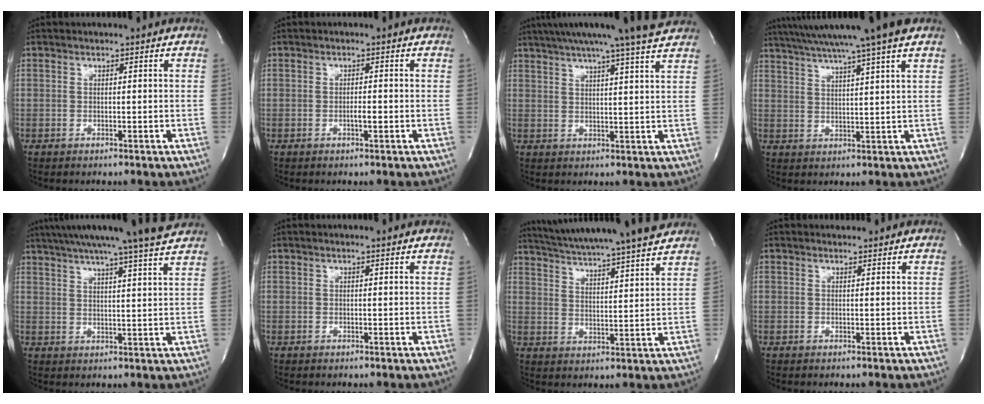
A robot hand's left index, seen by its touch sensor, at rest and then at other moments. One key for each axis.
{"total": 1.3, "fx": -0.6, "fy": 0.2, "fz": 1.1, "tx": -0.022, "ty": -0.001, "tz": -0.011}
{"total": 16.4, "fx": 14.3, "fy": -1.1, "fz": 8.1, "tx": -0.139, "ty": -0.003, "tz": 0.187}
{"total": 15.0, "fx": 12.2, "fy": -1.7, "fz": 8.5, "tx": -0.150, "ty": 0.007, "tz": 0.170}
{"total": 17.6, "fx": 15.5, "fy": -1.1, "fz": 8.3, "tx": -0.143, "ty": -0.010, "tz": 0.208}
{"total": 1.3, "fx": 1.2, "fy": 0.1, "fz": 0.5, "tx": -0.014, "ty": 0.006, "tz": 0.010}
{"total": 19.6, "fx": 17.8, "fy": -0.6, "fz": 8.1, "tx": -0.140, "ty": -0.015, "tz": 0.253}
{"total": 0.7, "fx": 0.6, "fy": 0.2, "fz": -0.2, "tx": -0.009, "ty": -0.001, "tz": 0.010}